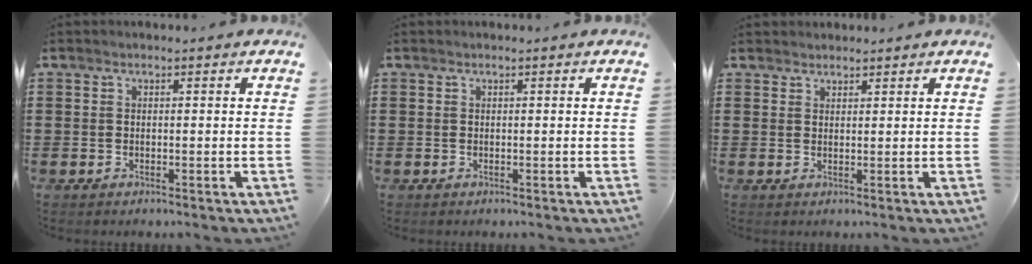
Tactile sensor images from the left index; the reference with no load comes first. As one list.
[{"total": 0.0}, {"total": 1.6, "force": [1.5, 0.5, -0.2], "torque": [-0.001, 0.002, 0.031]}]